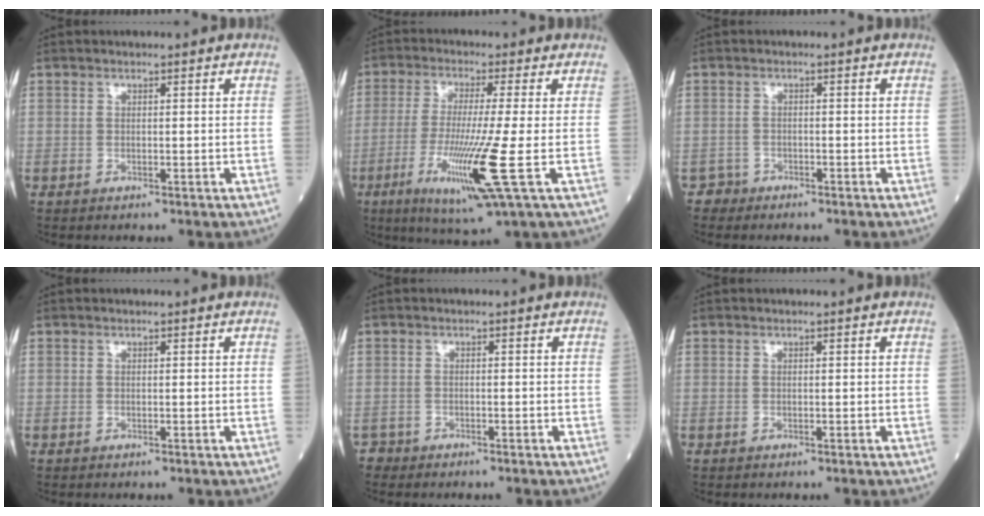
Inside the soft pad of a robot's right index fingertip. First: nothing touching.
{"total": 11.9, "force": [-3.4, -1.0, 11.3], "torque": [-0.231, -0.035, -0.063]}
{"total": 1.7, "force": [-1.3, 0.9, -0.8], "torque": [0.013, 0.005, -0.028]}
{"total": 0.0}
{"total": 1.3, "force": [-1.0, 0.5, -0.5], "torque": [0.007, 0.001, -0.022]}
{"total": 0.0}